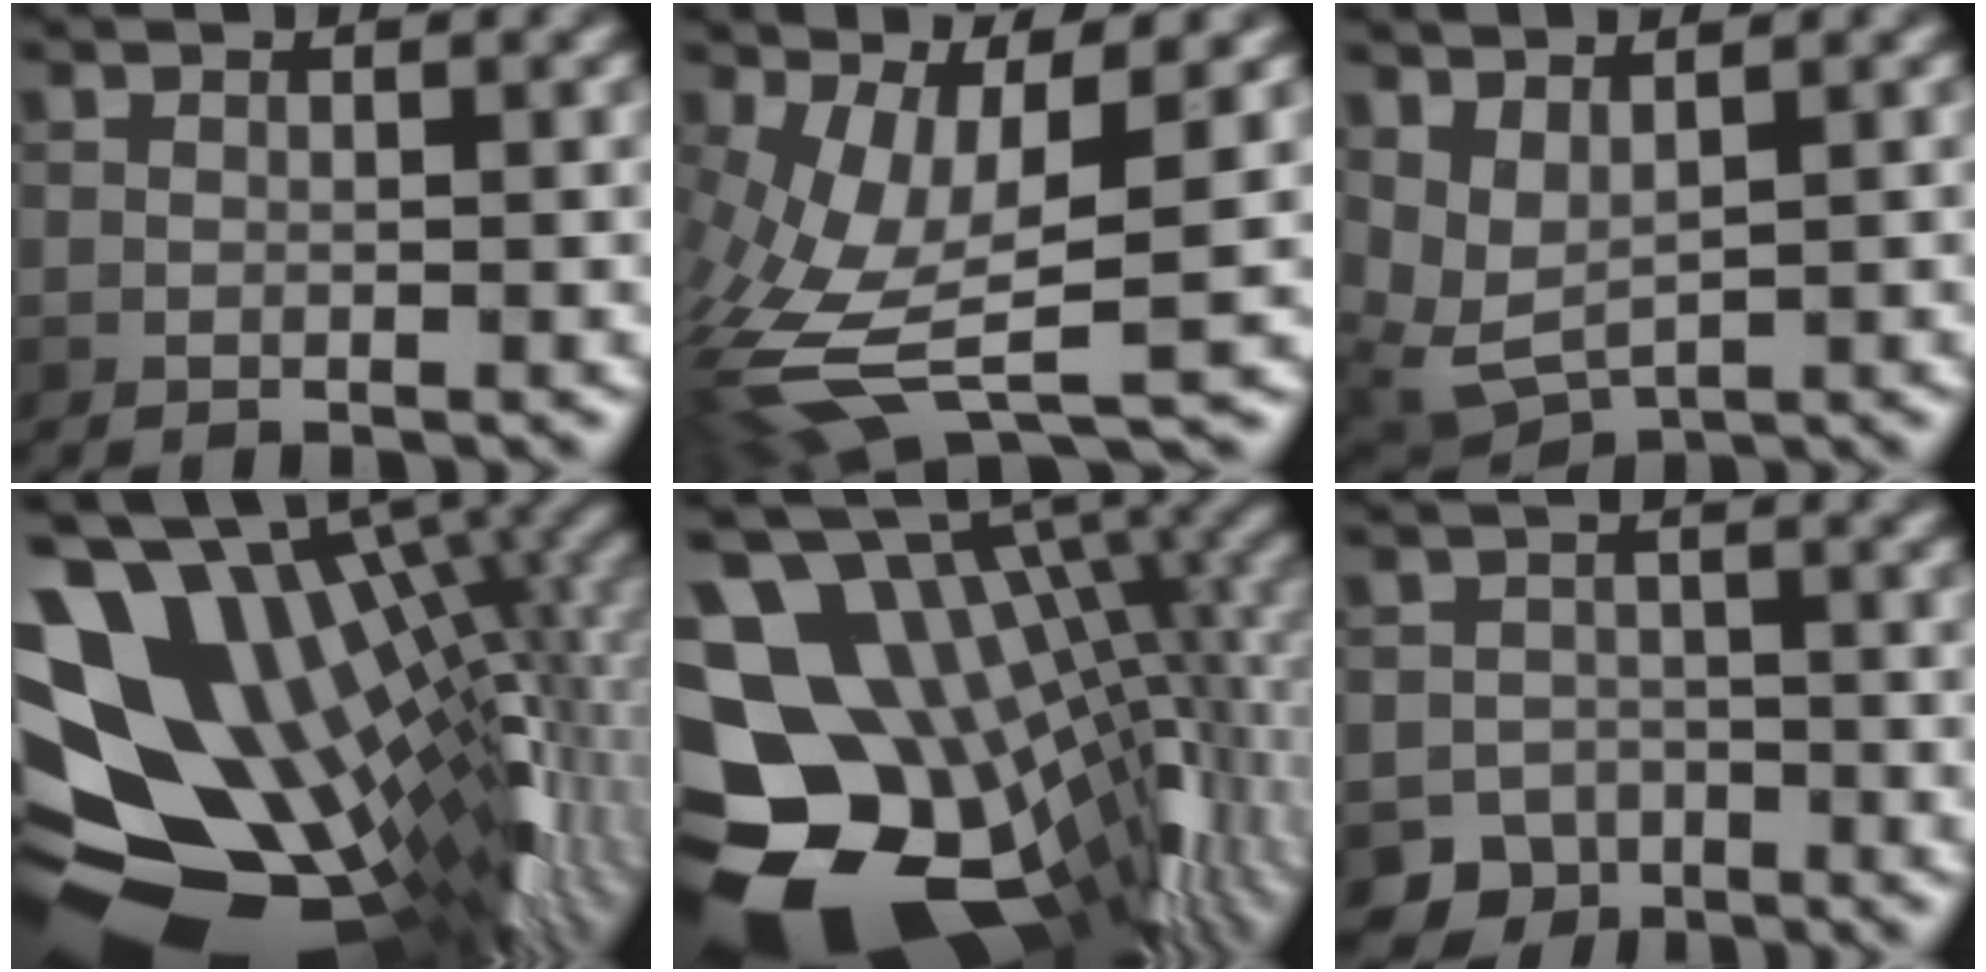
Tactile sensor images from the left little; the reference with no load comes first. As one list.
[{"total": 11.4, "force": [-1.9, 4.1, 10.4], "torque": [-0.236, -0.016, -0.025]}, {"total": 3.5, "force": [1.8, 1.6, 2.6], "torque": [-0.073, -0.009, 0.044]}, {"total": 18.0, "force": [1.1, 10.7, 14.4], "torque": [-0.231, -0.008, 0.042]}, {"total": 19.5, "force": [-4.2, 13.2, 13.7], "torque": [-0.221, -0.004, -0.037]}, {"total": 3.8, "force": [-2.6, 2.7, 0.3], "torque": [0.011, -0.002, -0.043]}]